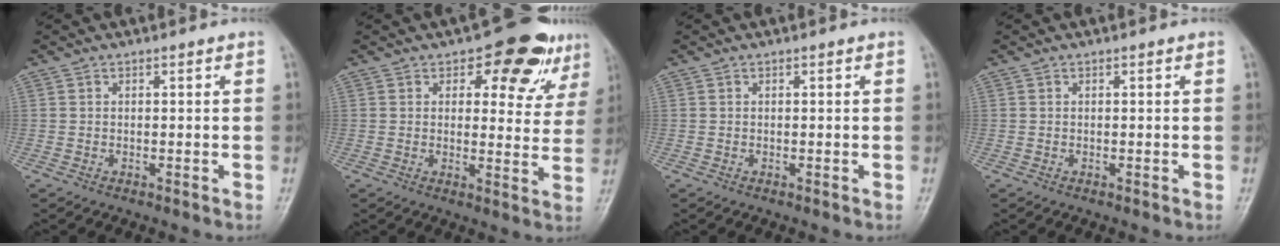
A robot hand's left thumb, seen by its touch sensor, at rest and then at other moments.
{"total": 11.9, "force": [6.5, 6.4, 7.7], "torque": [-0.042, -0.024, 0.079]}
{"total": 0.0}
{"total": 0.0}